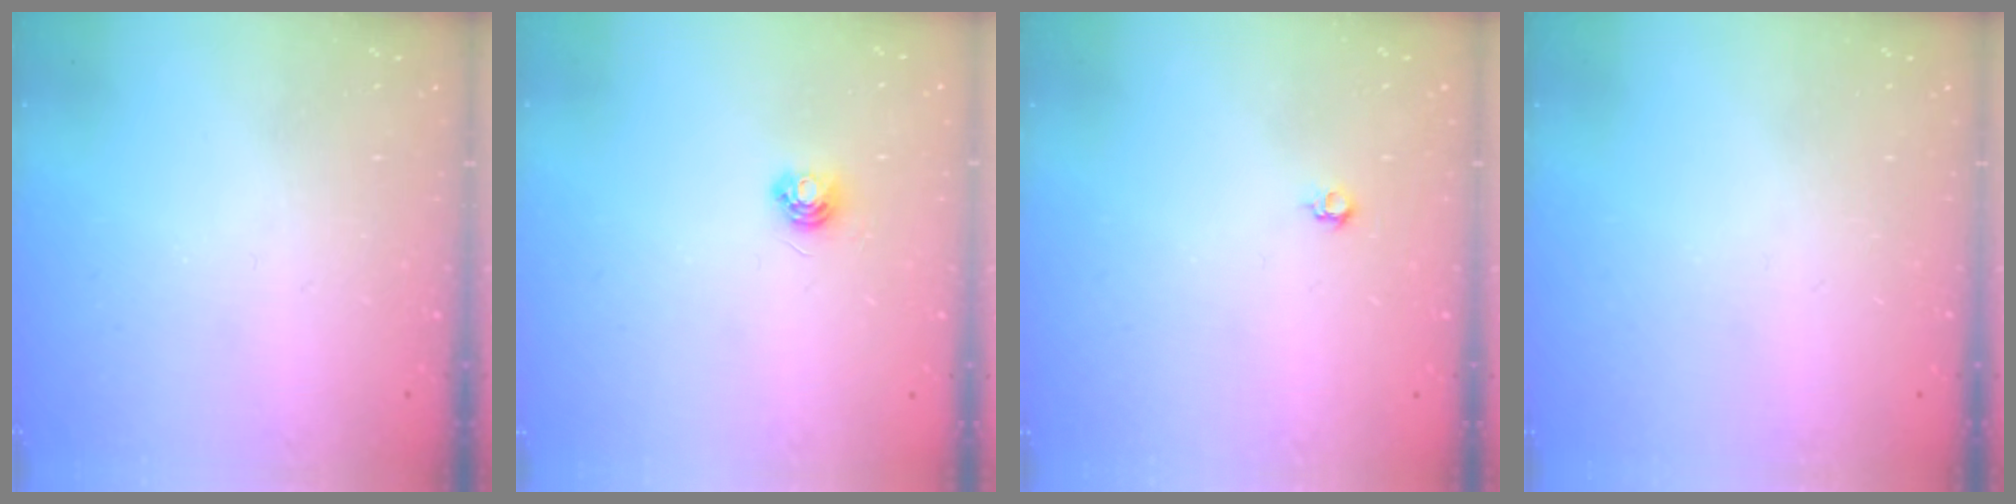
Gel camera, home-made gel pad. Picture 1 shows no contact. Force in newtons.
{"total": 4.7, "press": 4.7, "slide": 0.5}
{"total": 4.0, "press": 4.0, "slide": 0.6}
{"total": 0.0}